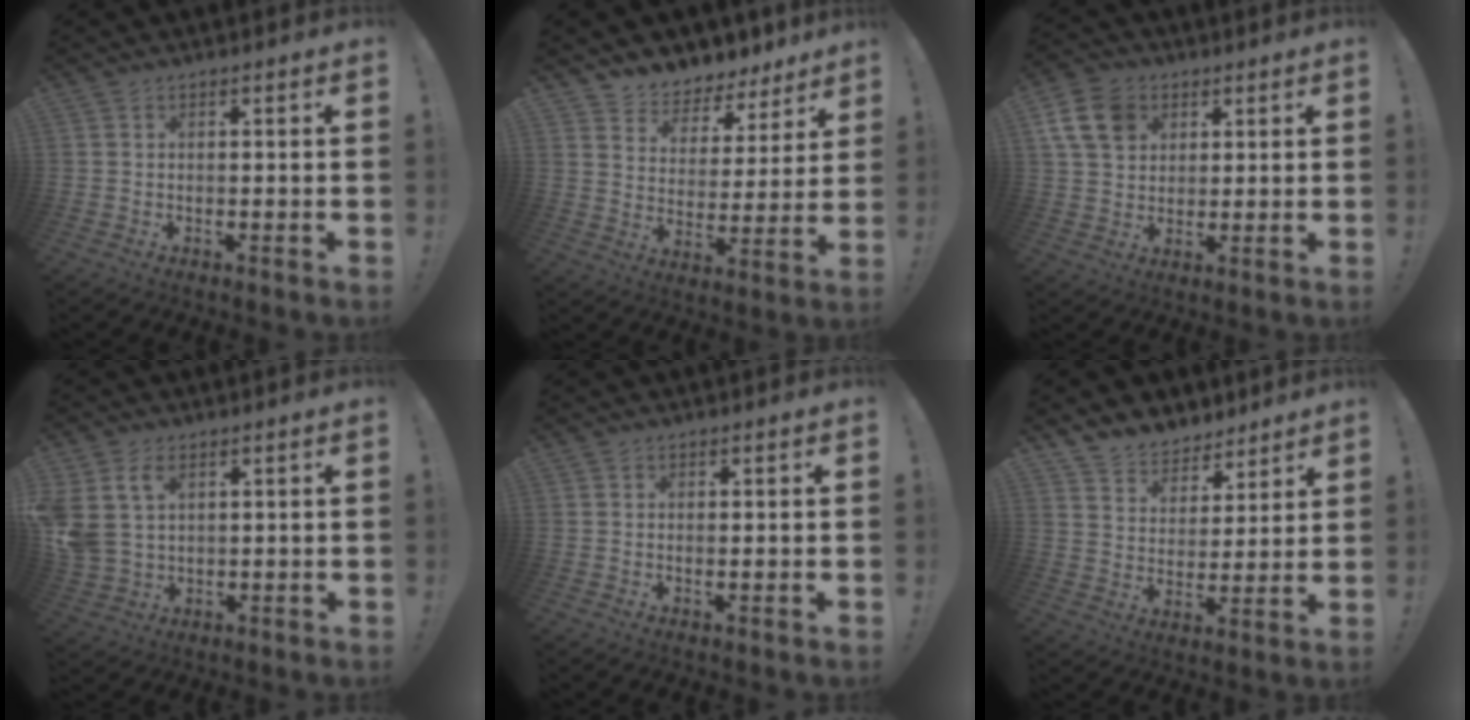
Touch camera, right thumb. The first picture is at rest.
{"total": 6.6, "force": [5.4, 3.9, 0.7], "torque": [-0.018, -0.056, 0.103]}
{"total": 12.3, "force": [5.1, 9.5, 6.0], "torque": [-0.117, -0.017, 0.104]}
{"total": 8.7, "force": [4.0, 5.9, 5.0], "torque": [-0.110, -0.010, 0.078]}
{"total": 0.5, "force": [0.3, 0.0, 0.5], "torque": [0.006, -0.006, 0.002]}
{"total": 7.8, "force": [6.1, 4.8, 0.5], "torque": [-0.009, -0.055, 0.121]}